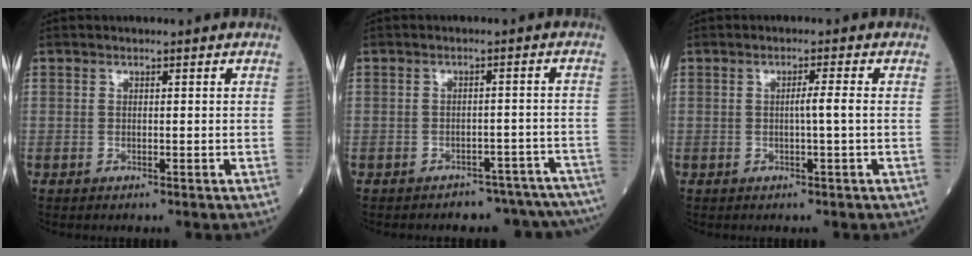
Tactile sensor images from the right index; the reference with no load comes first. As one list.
[{"total": 11.7, "force": [-10.8, 4.0, 1.7], "torque": [-0.003, 0.029, -0.115]}, {"total": 2.0, "force": [-0.2, -0.5, 2.0], "torque": [-0.035, 0.000, -0.005]}]